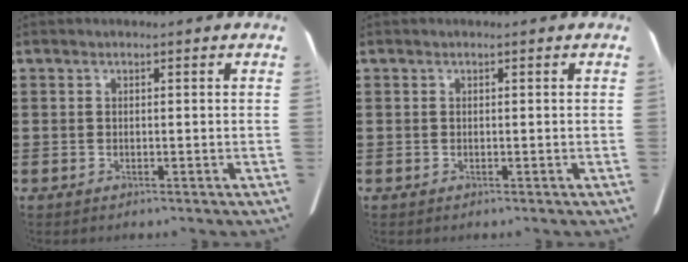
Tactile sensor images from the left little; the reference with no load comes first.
{"total": 0.0}